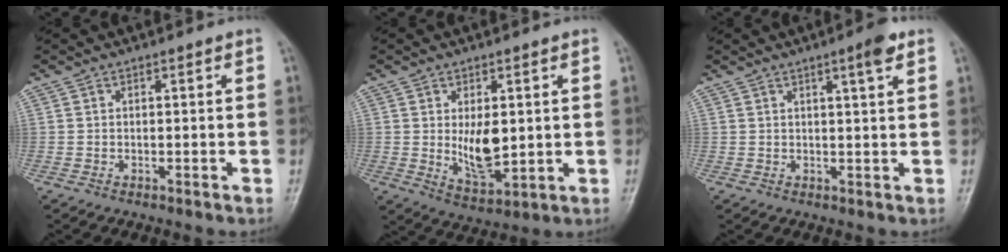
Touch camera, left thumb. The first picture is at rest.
{"total": 8.2, "force": [0.6, 4.3, 7.0], "torque": [-0.099, -0.022, 0.025]}
{"total": 3.9, "force": [2.2, 0.4, 3.1], "torque": [-0.044, -0.010, 0.032]}